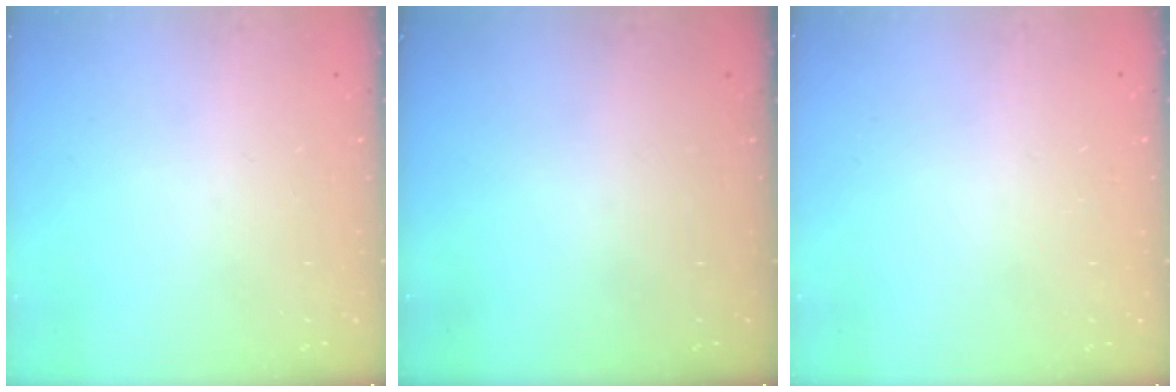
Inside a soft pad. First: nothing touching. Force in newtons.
{"total": 0.0}
{"total": 2.4, "press": 2.4, "slide": 0.2}